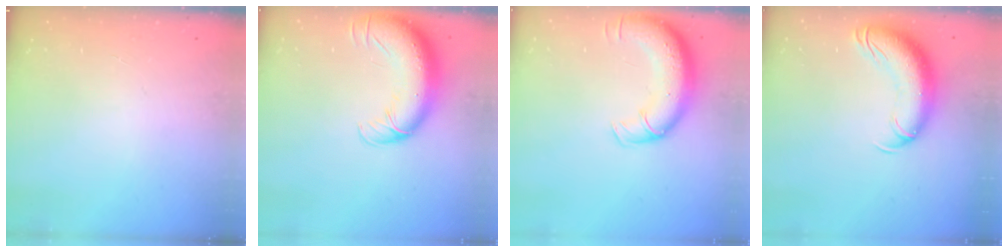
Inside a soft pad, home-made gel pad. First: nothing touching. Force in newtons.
{"total": 14.7, "press": 14.2, "slide": 3.7}
{"total": 13.3, "press": 12.9, "slide": 3.2}
{"total": 14.6, "press": 14.3, "slide": 3.2}